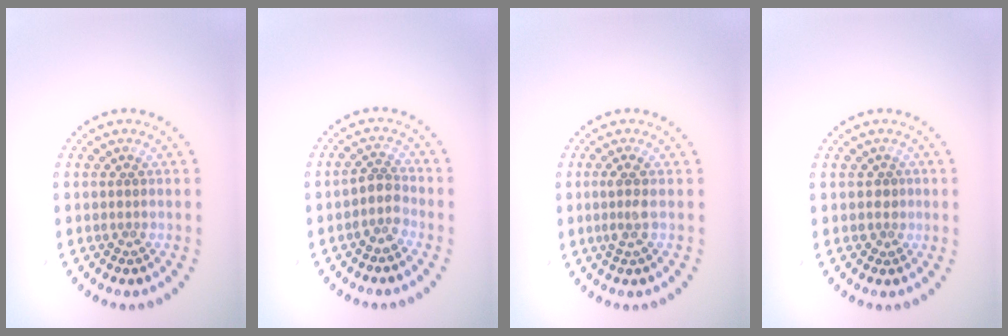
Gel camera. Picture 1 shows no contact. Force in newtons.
{"total": 2.0, "press": 1.5, "slide": 1.4}
{"total": 1.5, "press": 1.2, "slide": 0.9}
{"total": 0.9, "press": 0.6, "slide": 0.7}